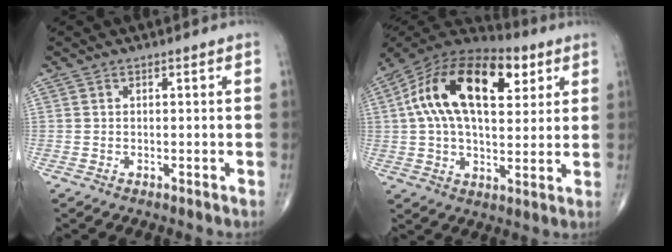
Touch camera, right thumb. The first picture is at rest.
{"total": 22.3, "force": [6.7, 11.9, 17.7], "torque": [-0.299, 0.014, 0.101]}